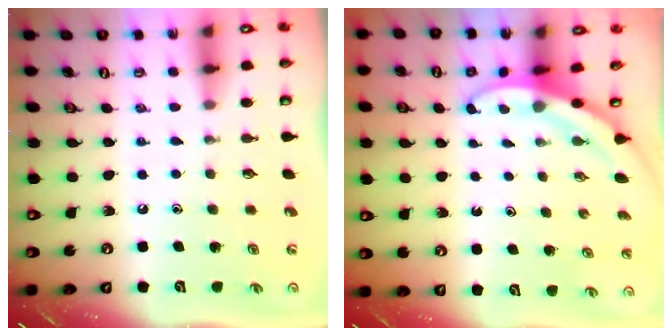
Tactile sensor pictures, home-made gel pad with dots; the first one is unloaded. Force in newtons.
{"total": 3.5, "press": 3.5, "slide": 0.2}